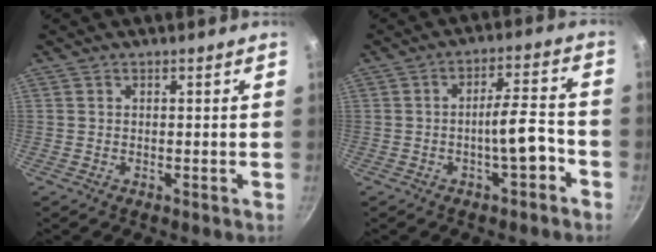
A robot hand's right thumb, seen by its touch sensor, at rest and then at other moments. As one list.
[{"total": 7.5, "force": [-3.3, 2.0, 6.4], "torque": [-0.085, 0.037, -0.046]}]